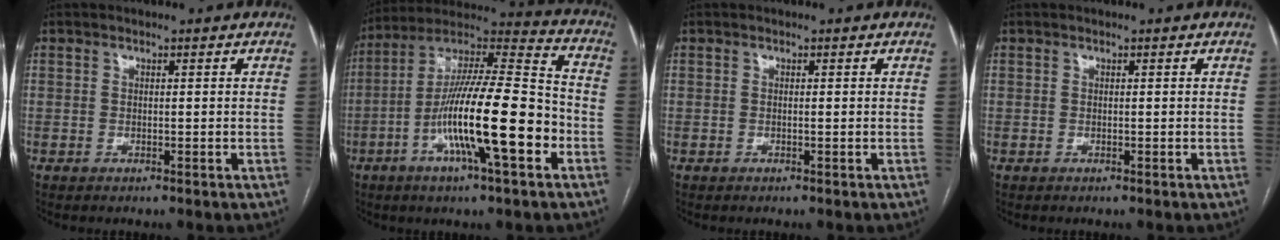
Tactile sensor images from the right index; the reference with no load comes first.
{"total": 19.7, "force": [-6.2, 2.2, 18.6], "torque": [-0.333, -0.001, -0.107]}
{"total": 0.0}
{"total": 0.0}